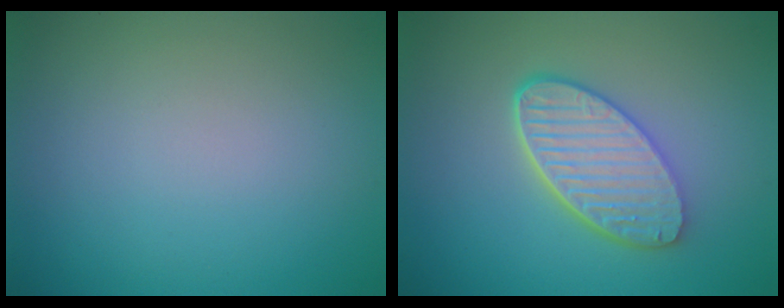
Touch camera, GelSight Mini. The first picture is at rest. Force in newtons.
{"total": 5.8, "press": 4.6, "slide": 3.7}